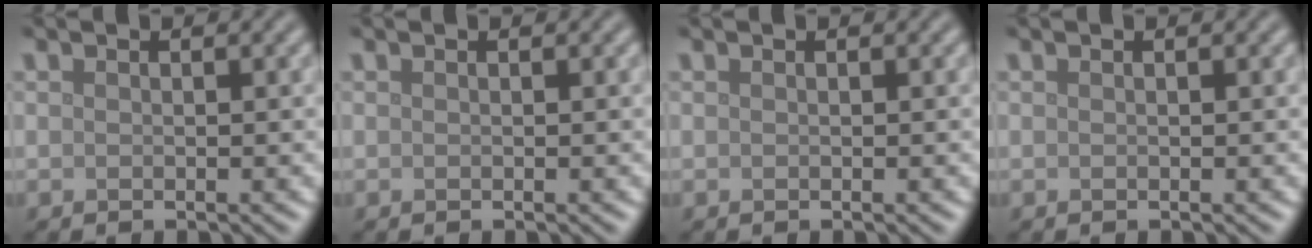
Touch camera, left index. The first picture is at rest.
{"total": 0.0}
{"total": 0.0}
{"total": 0.0}